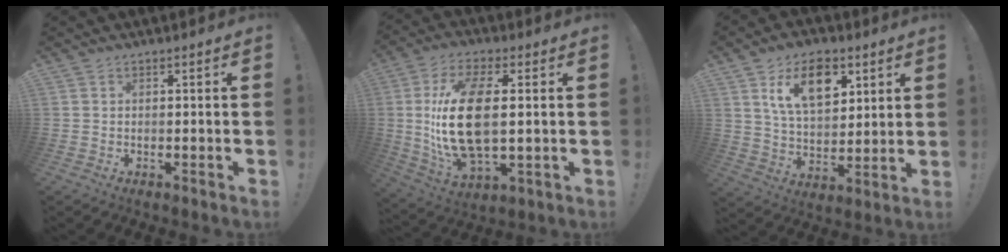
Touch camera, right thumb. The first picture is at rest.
{"total": 20.0, "force": [1.6, 9.9, 17.3], "torque": [-0.354, -0.009, 0.026]}
{"total": 15.0, "force": [7.5, 9.4, 9.1], "torque": [-0.135, -0.024, 0.134]}